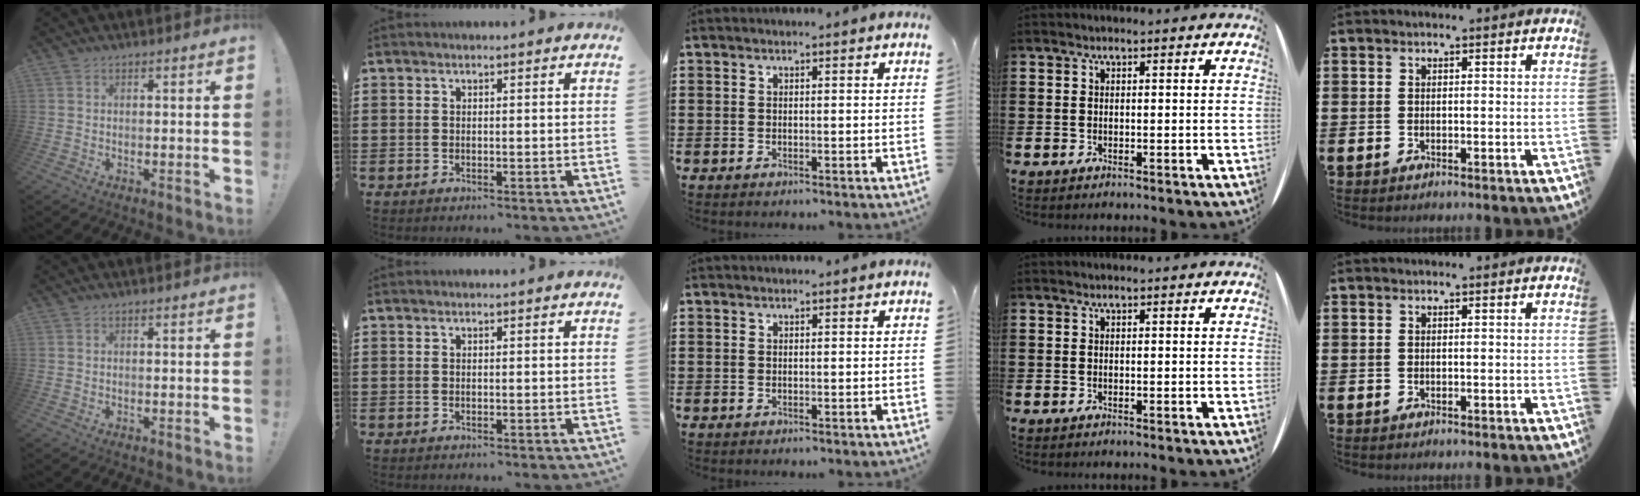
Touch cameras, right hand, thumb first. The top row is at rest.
{}